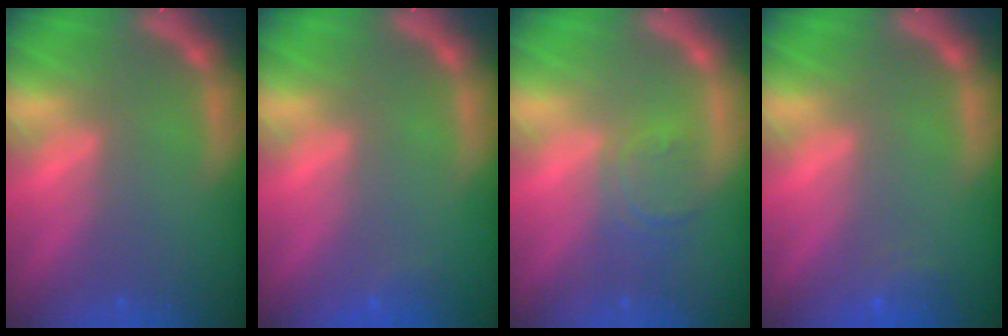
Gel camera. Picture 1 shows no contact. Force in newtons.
{"total": 0.9}
{"total": 3.0}
{"total": 1.9}